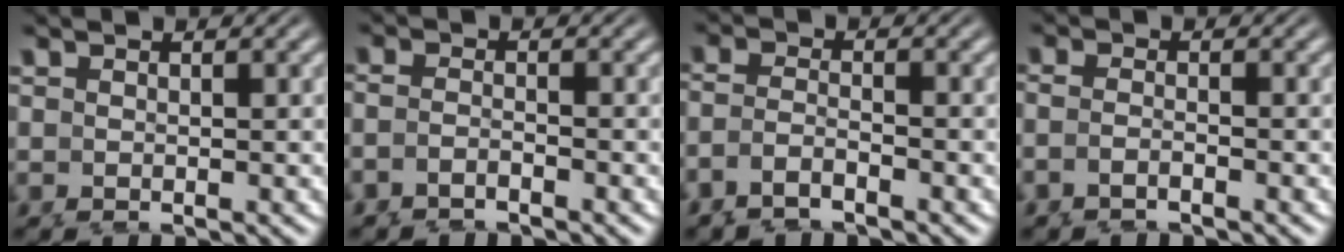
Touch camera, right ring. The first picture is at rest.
{"total": 2.2, "force": [-1.3, 1.5, 1.0], "torque": [-0.029, -0.013, -0.019]}
{"total": 4.8, "force": [-1.6, 4.2, 1.8], "torque": [-0.065, -0.020, -0.027]}
{"total": 2.6, "force": [-1.2, 1.7, 1.5], "torque": [-0.041, -0.013, -0.015]}